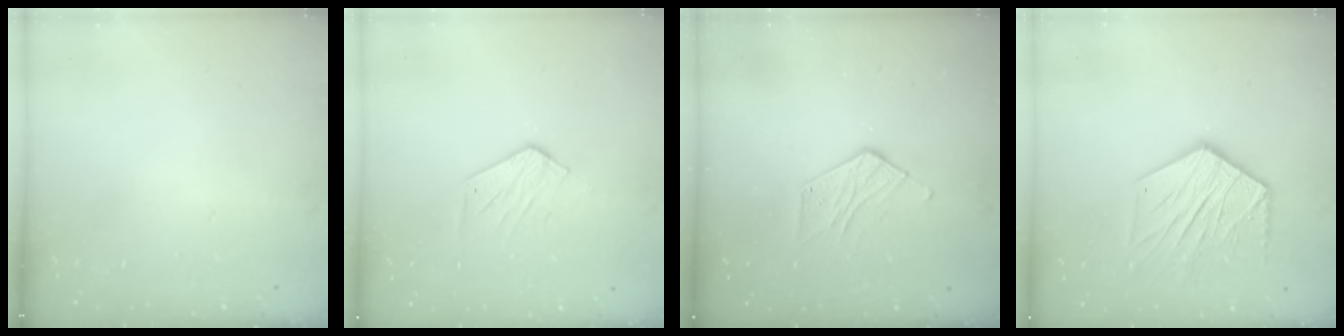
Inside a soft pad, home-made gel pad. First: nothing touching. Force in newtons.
{"total": 6.4, "press": 6.4, "slide": 0.4}
{"total": 6.9, "press": 6.9, "slide": 0.3}
{"total": 15.4, "press": 15.4, "slide": 1.0}